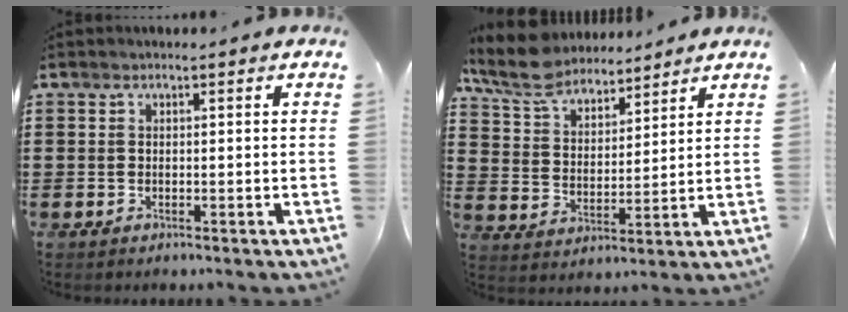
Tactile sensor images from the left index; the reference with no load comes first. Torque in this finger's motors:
{"motor_torque": [2.08, -0.06, 1.05, 0.21]}